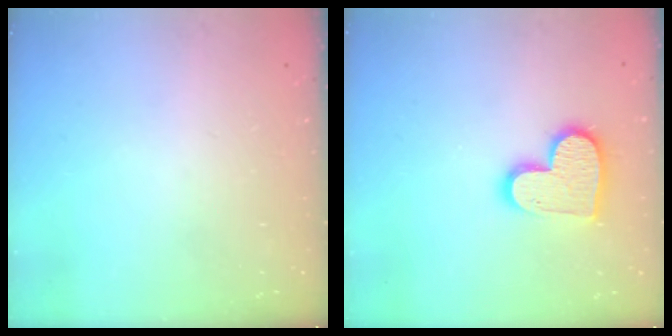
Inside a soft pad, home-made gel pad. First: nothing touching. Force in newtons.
{"total": 13.0, "press": 13.0, "slide": 1.1}